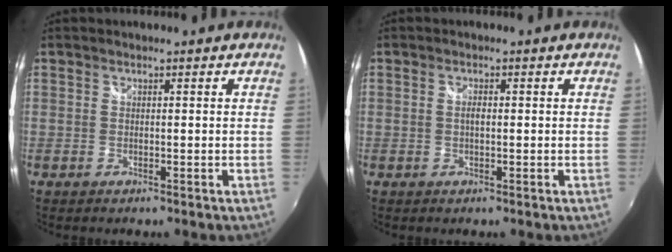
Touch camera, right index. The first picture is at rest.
{"total": 1.2, "force": [0.0, 0.5, 1.1], "torque": [-0.020, 0.002, -0.003]}